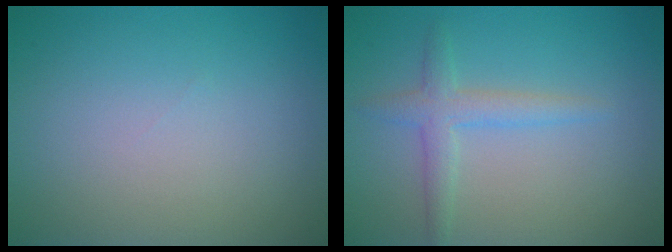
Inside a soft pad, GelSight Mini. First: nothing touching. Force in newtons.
{"total": 2.3, "press": 2.3, "slide": 0.1}